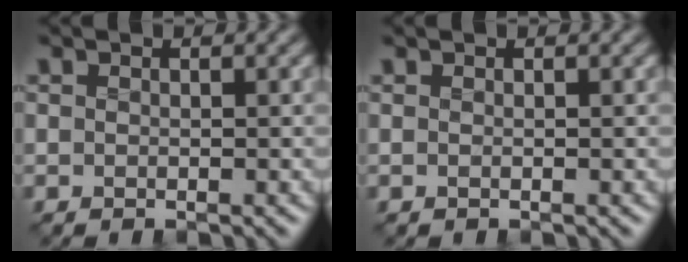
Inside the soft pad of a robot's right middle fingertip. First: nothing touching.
{"total": 0.0}